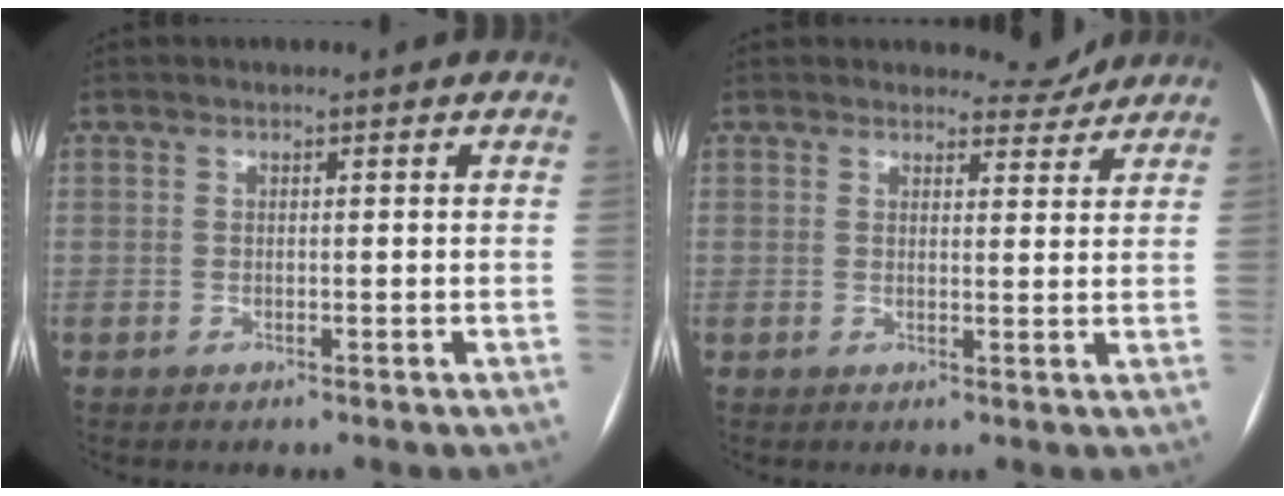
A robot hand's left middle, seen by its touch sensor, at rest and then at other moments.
{"total": 3.2, "force": [3.1, 0.8, -0.3], "torque": [0.002, -0.013, 0.035]}